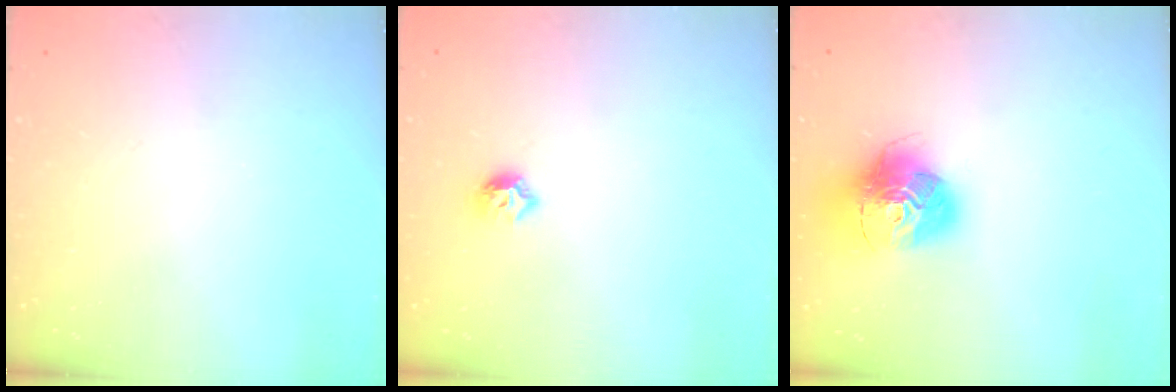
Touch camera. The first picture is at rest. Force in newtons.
{"total": 6.4, "press": 6.3, "slide": 0.9}
{"total": 16.5, "press": 16.4, "slide": 1.5}